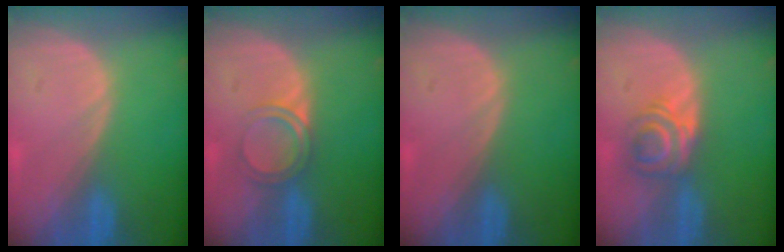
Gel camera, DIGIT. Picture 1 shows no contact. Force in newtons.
{"total": 3.4, "press": 3.3, "slide": 0.3}
{"total": 0.0}
{"total": 5.9, "press": 4.8, "slide": 3.4}